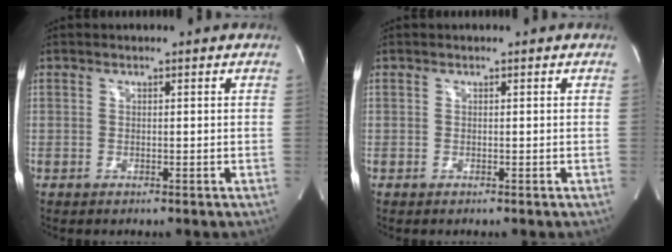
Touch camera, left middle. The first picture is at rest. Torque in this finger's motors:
{"motor_torque": [-0.01, 0.02, 0.00, -0.01]}